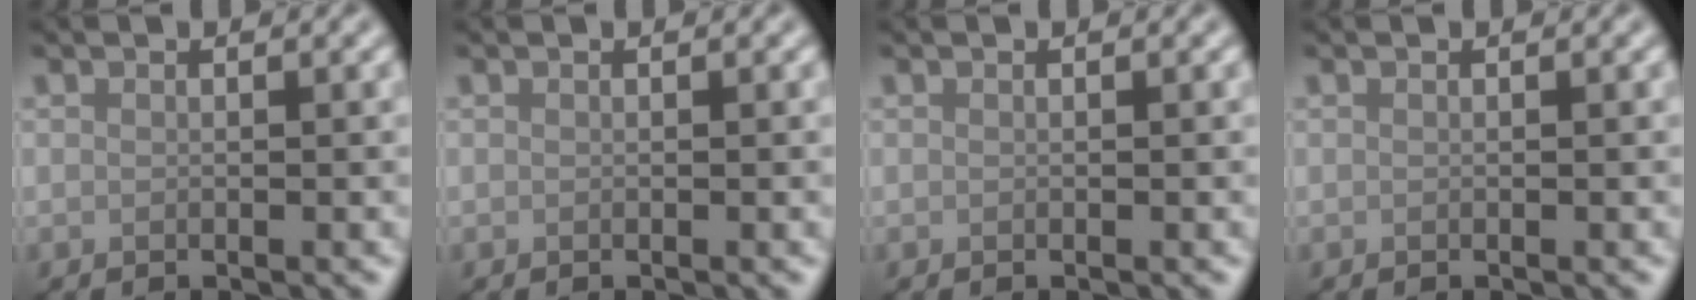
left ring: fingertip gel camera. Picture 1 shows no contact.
{"total": 0.0}
{"total": 0.0}
{"total": 0.0}